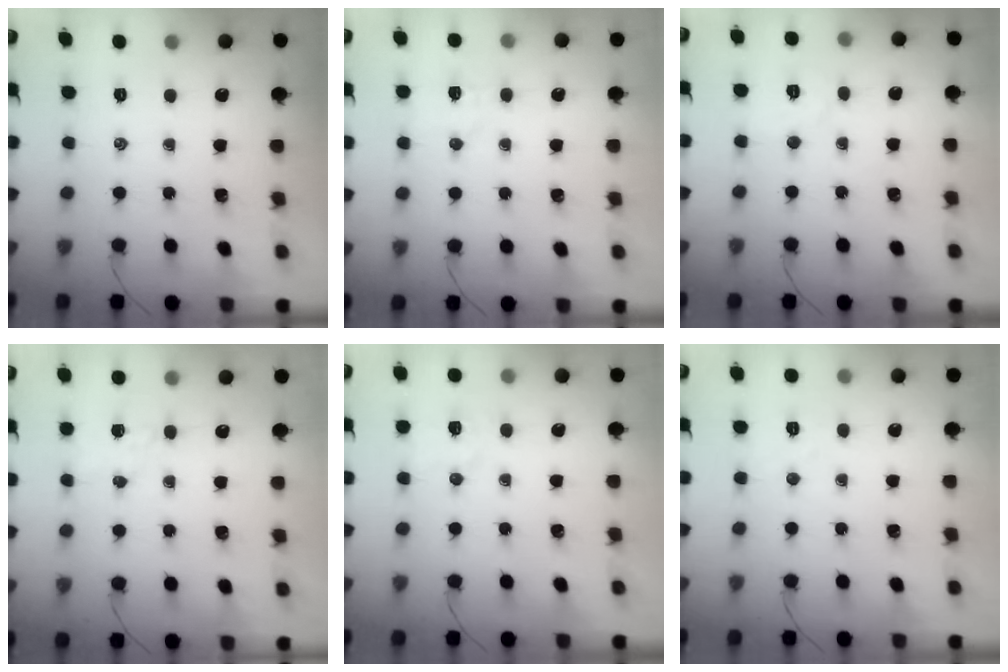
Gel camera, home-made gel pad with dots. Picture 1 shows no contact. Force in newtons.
{"total": 5.1, "press": 4.9, "slide": 1.2}
{"total": 5.2, "press": 5.1, "slide": 0.9}
{"total": 3.5, "press": 3.3, "slide": 1.1}
{"total": 4.5, "press": 4.4, "slide": 1.0}
{"total": 3.1, "press": 2.9, "slide": 0.9}